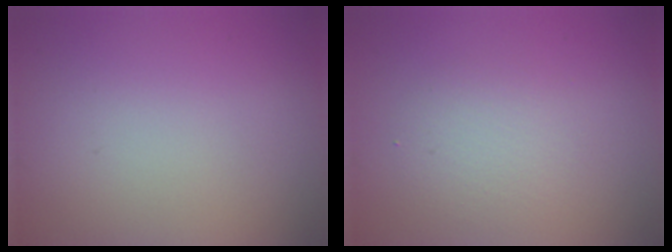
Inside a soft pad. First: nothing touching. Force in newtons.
{"total": 2.4, "press": 2.4, "slide": 0.3}